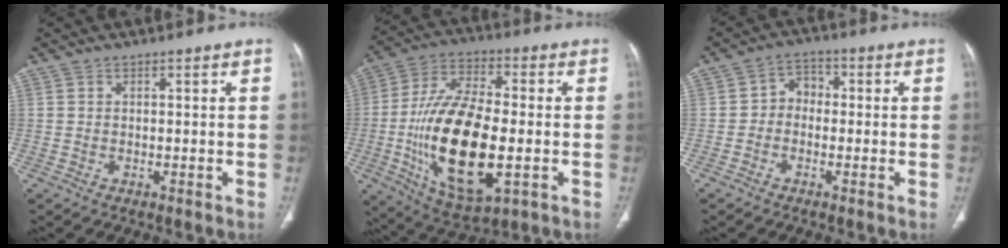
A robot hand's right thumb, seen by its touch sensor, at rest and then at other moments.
{"total": 22.2, "force": [-3.9, 9.7, 19.6], "torque": [-0.373, 0.002, -0.056]}
{"total": 4.2, "force": [-0.7, 3.4, 2.3], "torque": [-0.016, 0.021, -0.026]}